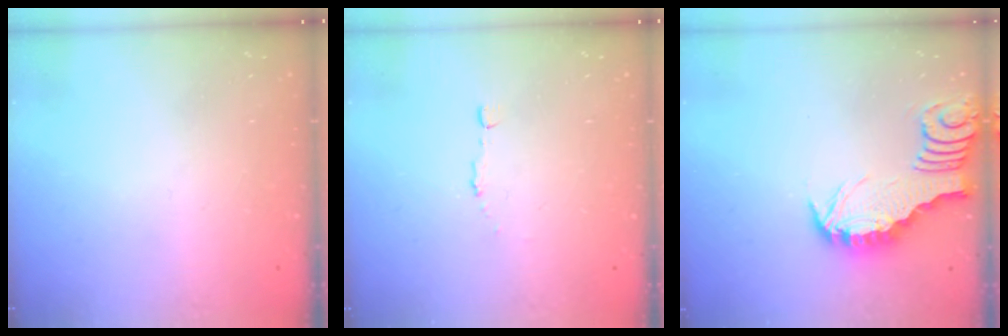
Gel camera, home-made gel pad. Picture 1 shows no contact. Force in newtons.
{"total": 2.2, "press": 2.2, "slide": 0.1}
{"total": 3.1, "press": 3.1, "slide": 0.3}